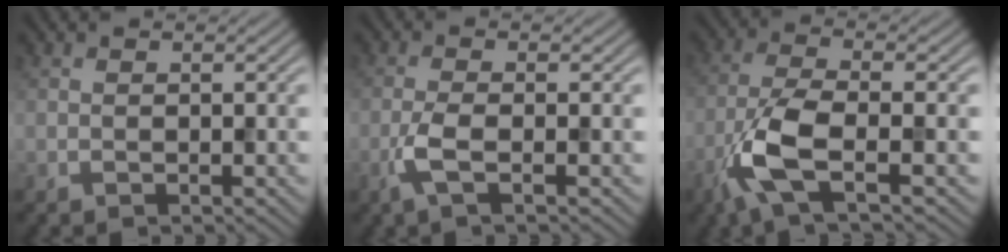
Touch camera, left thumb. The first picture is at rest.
{"total": 3.4, "force": [-1.3, 0.7, 3.1], "torque": [-0.071, 0.002, -0.035]}
{"total": 7.6, "force": [-3.3, 2.3, 6.5], "torque": [-0.145, -0.001, -0.080]}